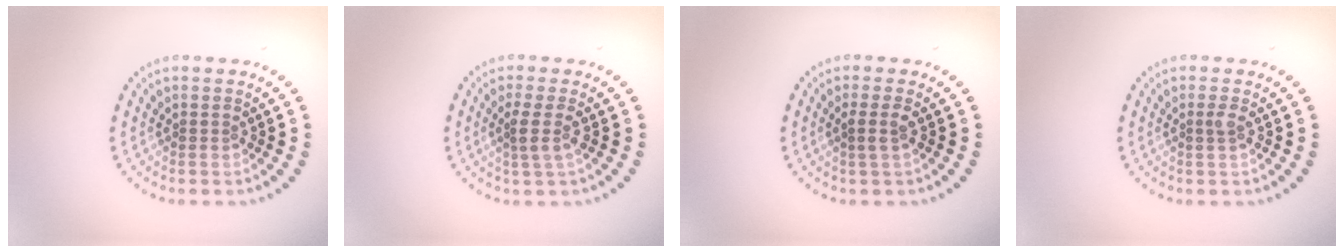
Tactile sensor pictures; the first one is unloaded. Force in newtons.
{"total": 2.0, "press": 1.5, "slide": 1.4}
{"total": 1.3, "press": 1.1, "slide": 0.7}
{"total": 0.8, "press": 0.5, "slide": 0.6}